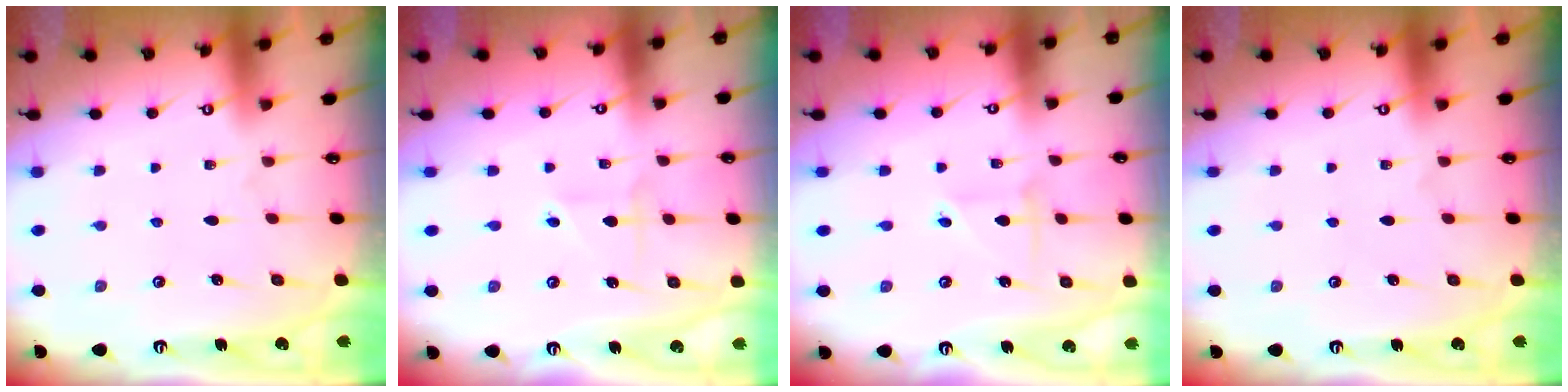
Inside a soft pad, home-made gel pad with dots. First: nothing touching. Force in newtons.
{"total": 2.5, "press": 2.3, "slide": 0.9}
{"total": 2.7, "press": 2.6, "slide": 0.3}
{"total": 0.0}